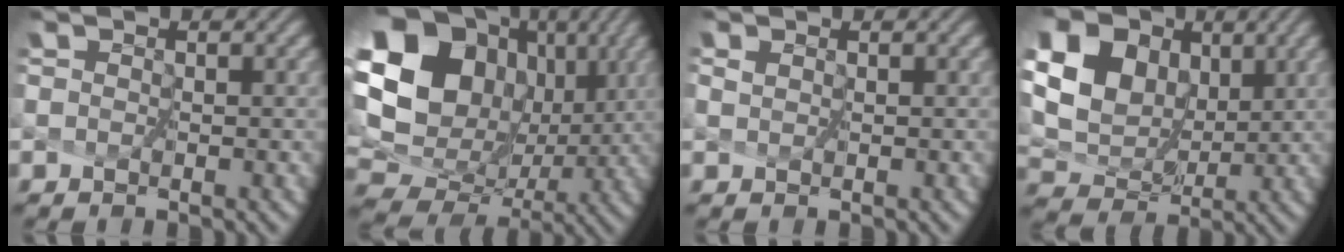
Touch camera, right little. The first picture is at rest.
{"total": 18.8, "force": [5.5, 15.2, 9.6], "torque": [-0.225, 0.024, 0.120]}
{"total": 0.8, "force": [0.5, 0.5, 0.5], "torque": [-0.015, 0.006, 0.007]}
{"total": 18.5, "force": [8.2, 14.5, 8.0], "torque": [-0.207, 0.021, 0.146]}